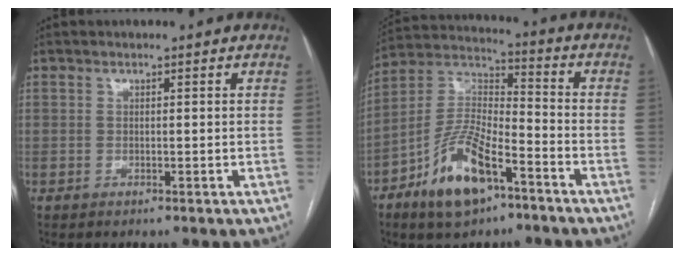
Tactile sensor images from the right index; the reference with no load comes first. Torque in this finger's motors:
{"motor_torque": [1.09, -1.05, 0.72, 0.16]}